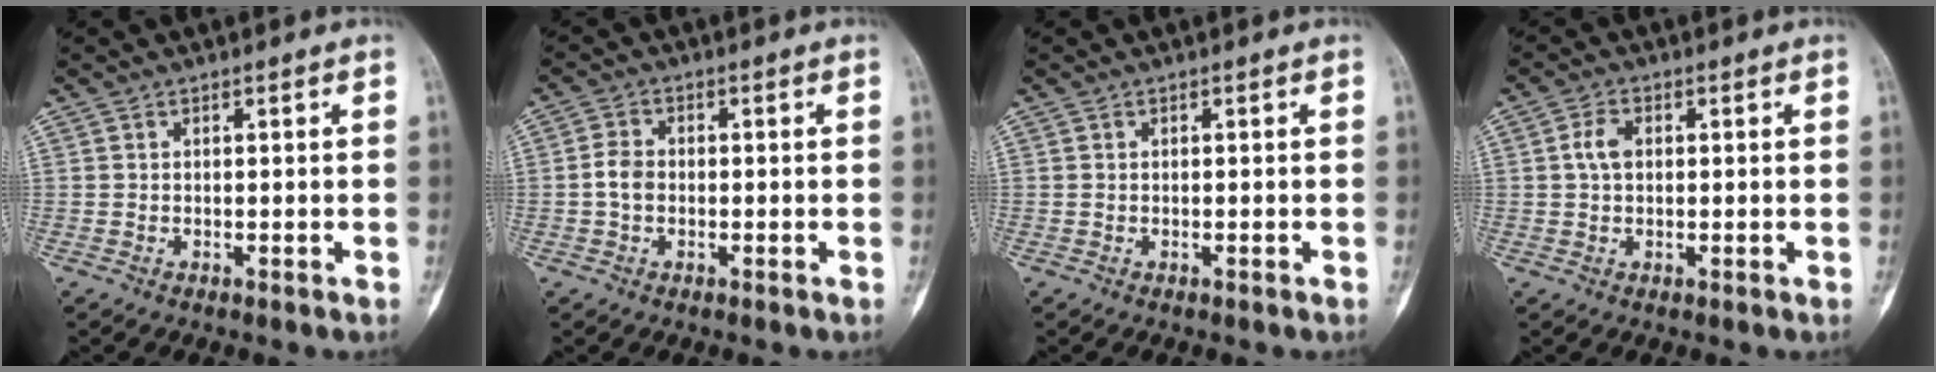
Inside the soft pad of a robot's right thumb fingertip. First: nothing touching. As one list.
[{"total": 3.4, "force": [-0.6, 2.5, 2.2], "torque": [-0.037, 0.011, -0.018]}, {"total": 0.0}, {"total": 3.4, "force": [0.5, 2.3, 2.5], "torque": [-0.050, 0.007, 0.006]}]